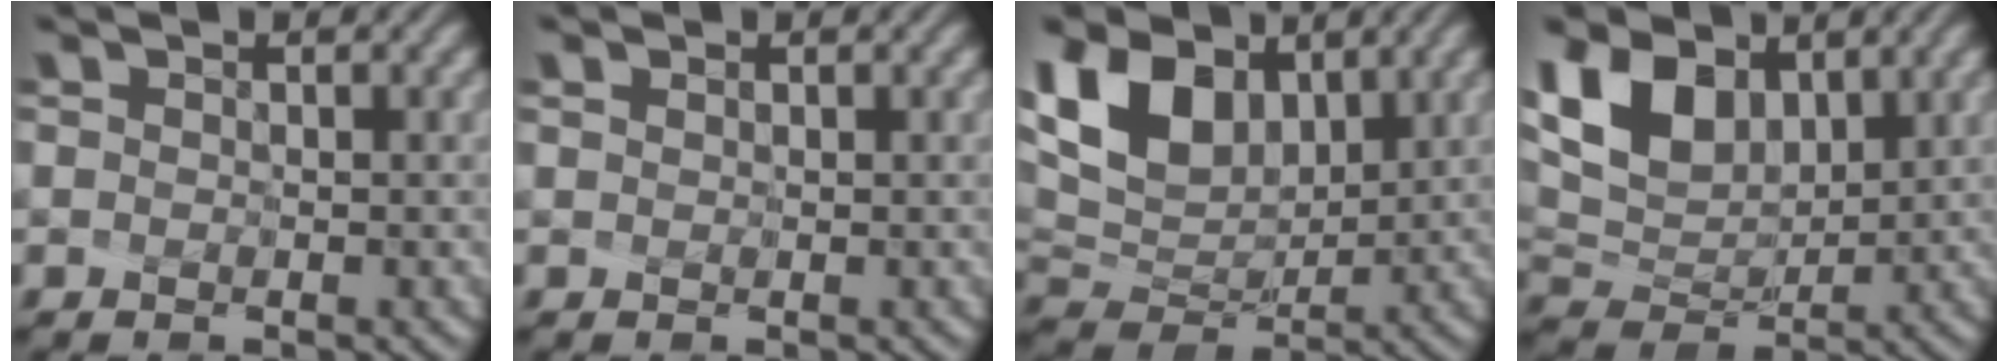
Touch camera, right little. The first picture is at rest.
{"total": 0.0}
{"total": 7.2, "force": [3.4, 4.6, 4.4], "torque": [-0.115, 0.006, 0.069]}
{"total": 6.4, "force": [3.2, 4.0, 3.9], "torque": [-0.107, 0.004, 0.070]}